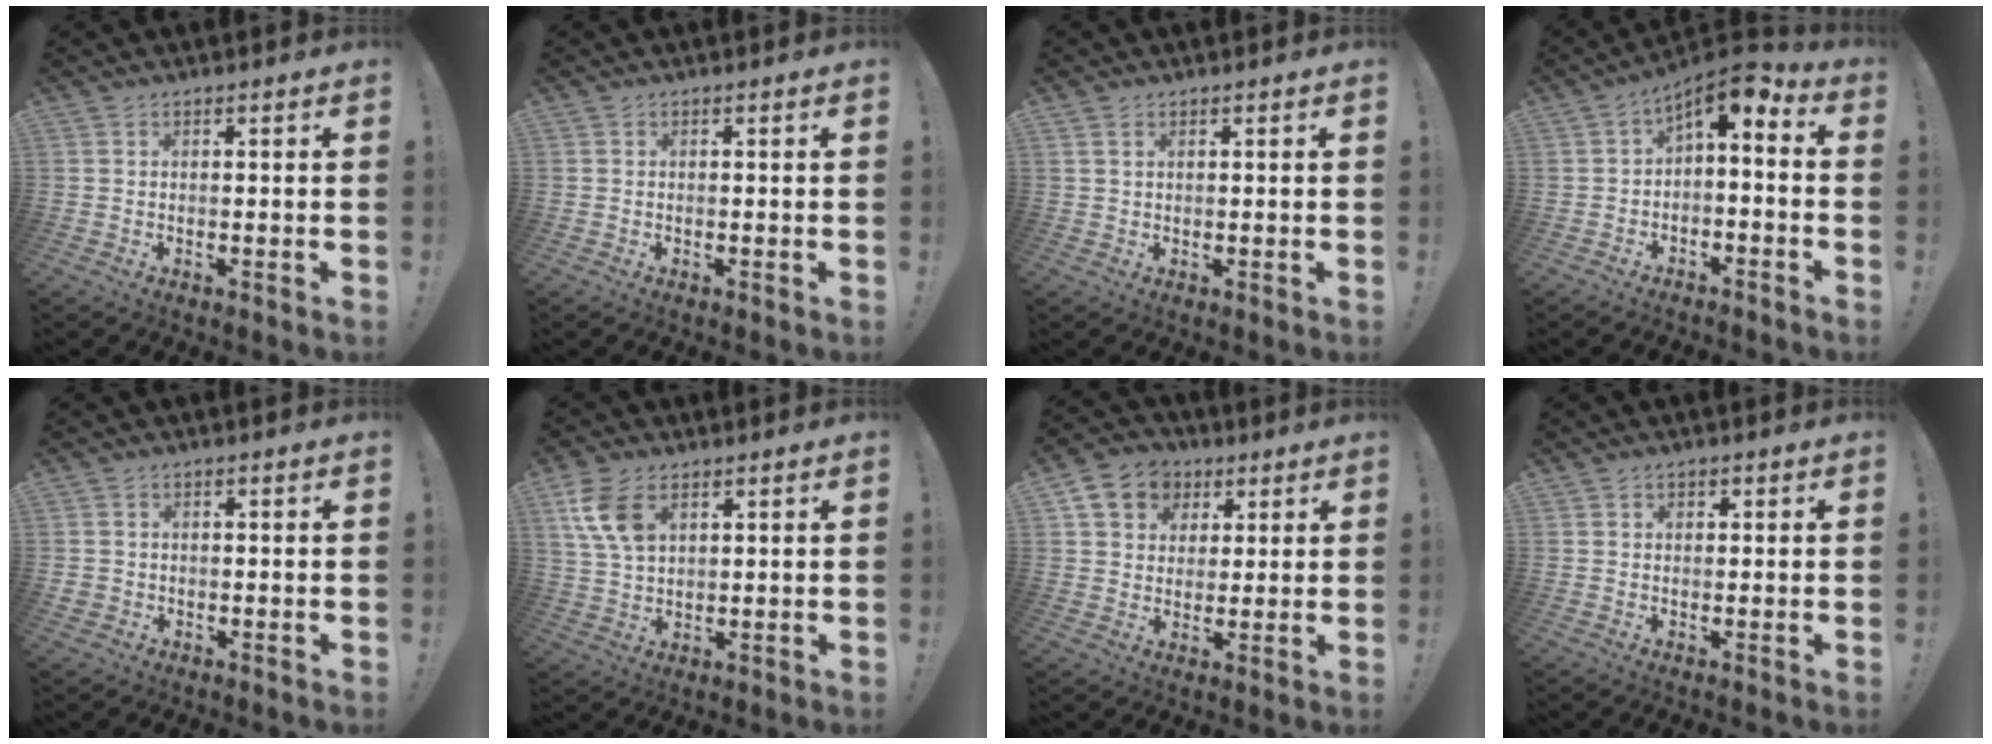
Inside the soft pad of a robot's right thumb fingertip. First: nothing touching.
{"total": 0.0}
{"total": 1.4, "force": [0.8, 0.9, 0.8], "torque": [-0.010, -0.001, 0.014]}
{"total": 5.7, "force": [0.7, 2.0, 5.3], "torque": [-0.076, -0.009, 0.011]}
{"total": 1.9, "force": [-0.3, 1.7, 0.6], "torque": [-0.016, 0.004, -0.004]}
{"total": 10.7, "force": [4.7, 6.6, 7.0], "torque": [-0.138, -0.008, 0.092]}
{"total": 10.9, "force": [4.5, 9.2, 3.9], "torque": [-0.050, -0.019, 0.091]}
{"total": 0.9, "force": [0.1, 0.9, 0.3], "torque": [-0.003, 0.002, 0.000]}